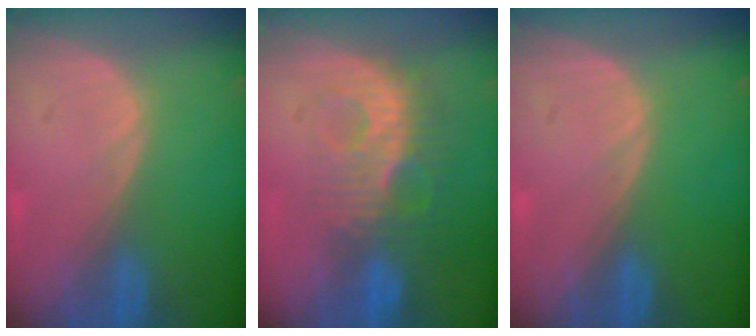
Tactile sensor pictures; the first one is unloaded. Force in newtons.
{"total": 9.3, "press": 8.3, "slide": 4.2}
{"total": 0.0}